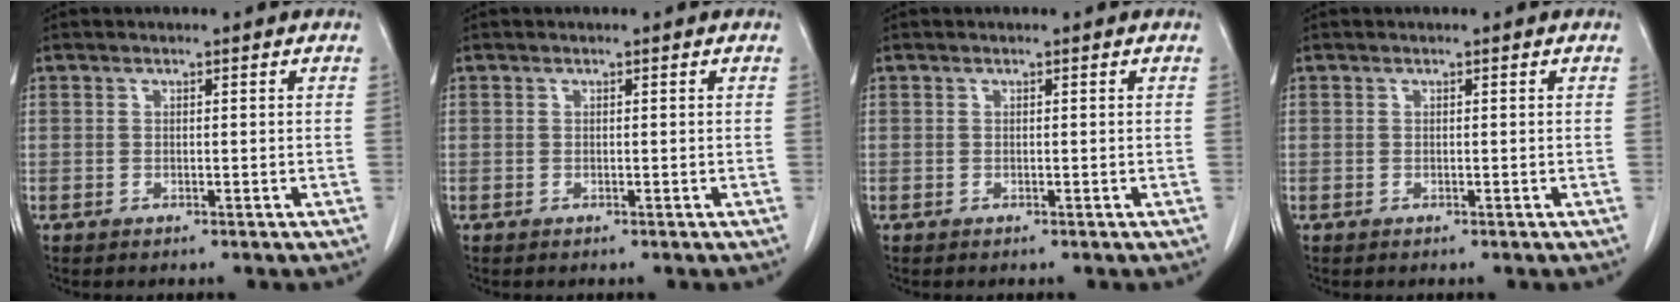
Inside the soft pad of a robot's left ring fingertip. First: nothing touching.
{"total": 0.0}
{"total": 0.0}
{"total": 0.0}